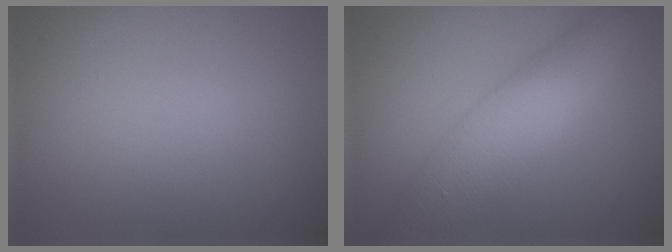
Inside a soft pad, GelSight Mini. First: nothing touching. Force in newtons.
{"total": 6.5, "press": 6.5, "slide": 0.2}